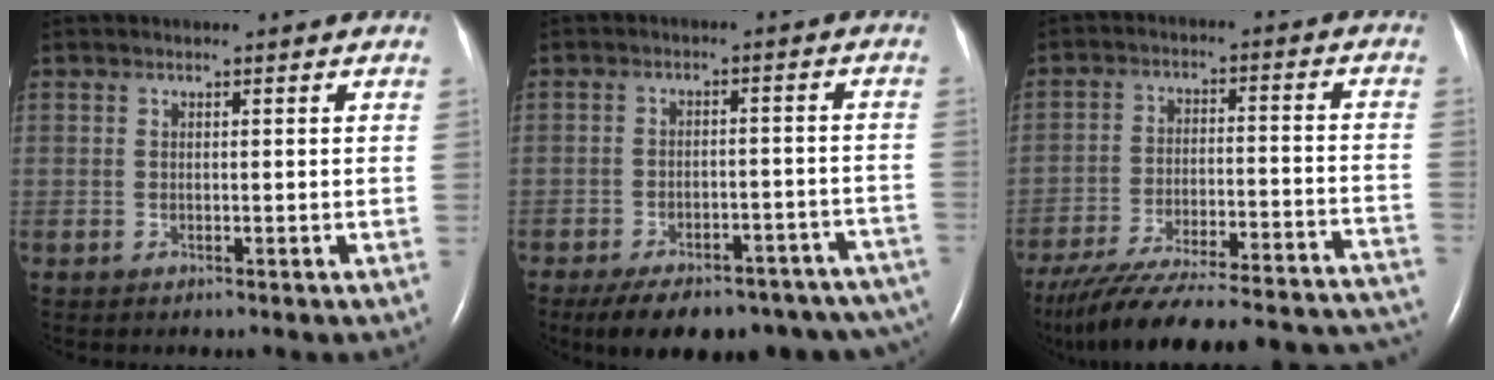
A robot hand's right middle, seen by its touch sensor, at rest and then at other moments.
{"total": 22.2, "force": [-17.5, 8.5, 10.7], "torque": [-0.131, 0.006, -0.213]}
{"total": 34.3, "force": [-30.7, 4.6, 14.7], "torque": [-0.191, -0.040, -0.412]}